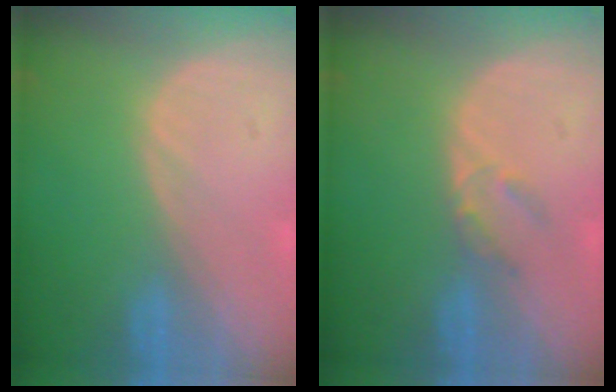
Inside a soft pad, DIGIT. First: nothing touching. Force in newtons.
{"total": 2.3, "press": 2.0, "slide": 1.1}